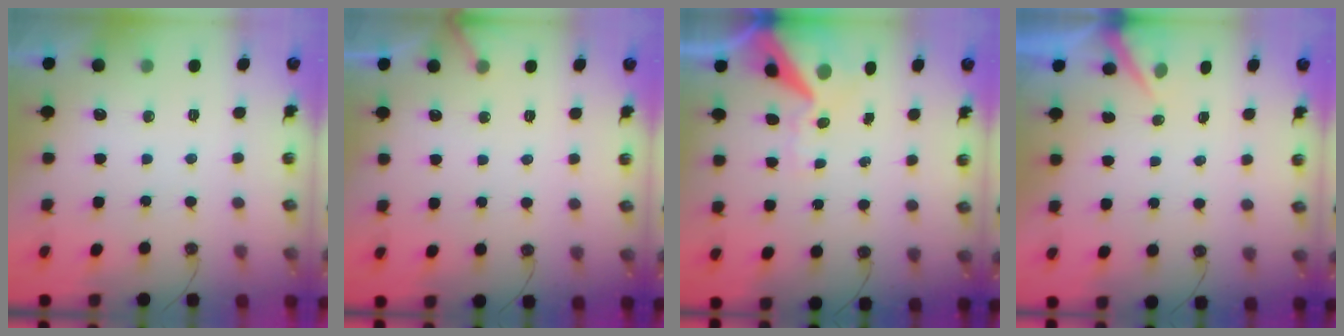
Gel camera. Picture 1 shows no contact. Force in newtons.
{"total": 2.7, "press": 2.7, "slide": 0.2}
{"total": 12.1, "press": 12.0, "slide": 1.6}
{"total": 3.5, "press": 3.5, "slide": 0.2}